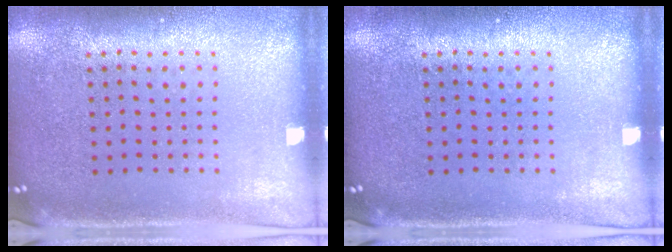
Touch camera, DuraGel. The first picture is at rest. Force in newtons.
{"total": 0.0}